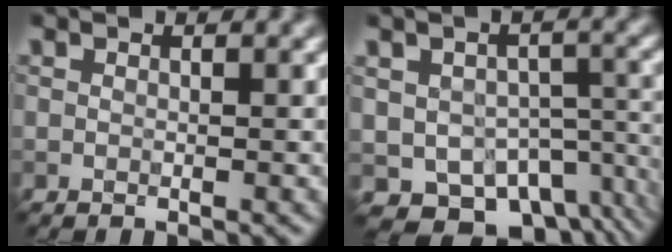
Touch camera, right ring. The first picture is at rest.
{"total": 8.6, "force": [-4.9, 5.7, 4.3], "torque": [-0.061, -0.034, -0.045]}